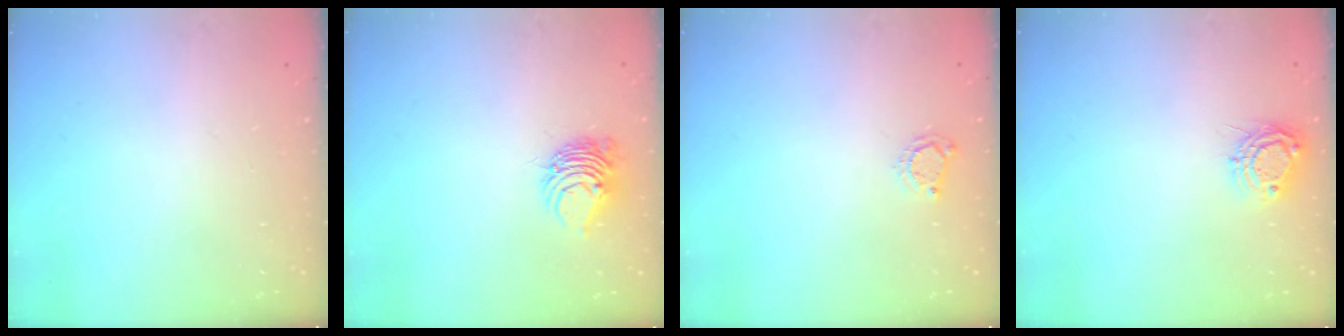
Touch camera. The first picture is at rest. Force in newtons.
{"total": 8.0, "press": 8.0, "slide": 1.0}
{"total": 4.0, "press": 3.9, "slide": 0.5}
{"total": 7.9, "press": 7.9, "slide": 0.7}